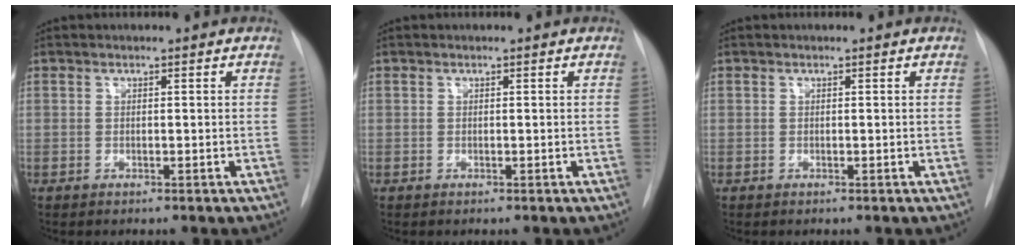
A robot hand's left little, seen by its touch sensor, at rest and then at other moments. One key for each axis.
{"total": 0.0}
{"total": 0.0}